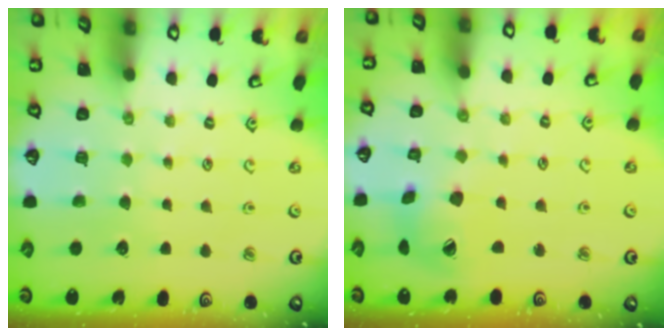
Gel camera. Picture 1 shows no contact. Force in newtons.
{"total": 11.5, "press": 11.4, "slide": 1.5}